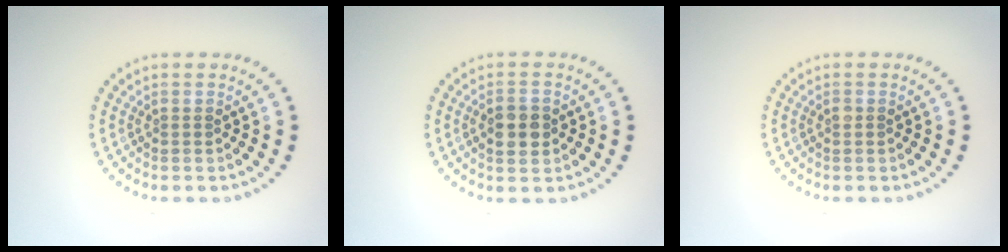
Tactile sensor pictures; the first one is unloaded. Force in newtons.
{"total": 3.3, "press": 3.3, "slide": 0.3}
{"total": 0.5, "press": 0.5, "slide": 0.1}